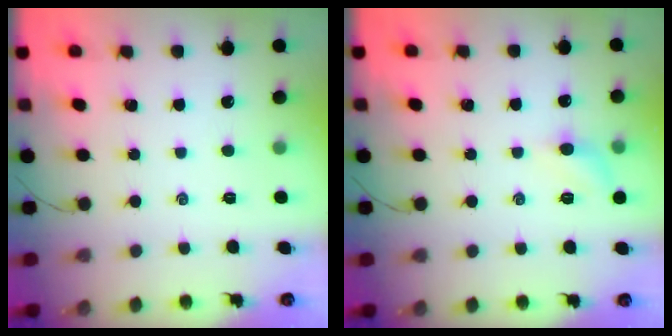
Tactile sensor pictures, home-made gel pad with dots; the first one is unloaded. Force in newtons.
{"total": 5.6, "press": 5.4, "slide": 1.1}